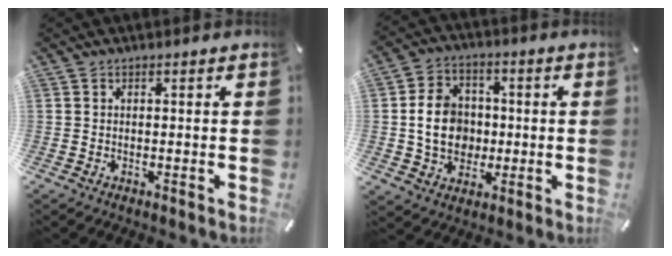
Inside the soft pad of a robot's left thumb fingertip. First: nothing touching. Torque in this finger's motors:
{"motor_torque": [2.45, 2.55, 1.36, 0.06, 0.09]}